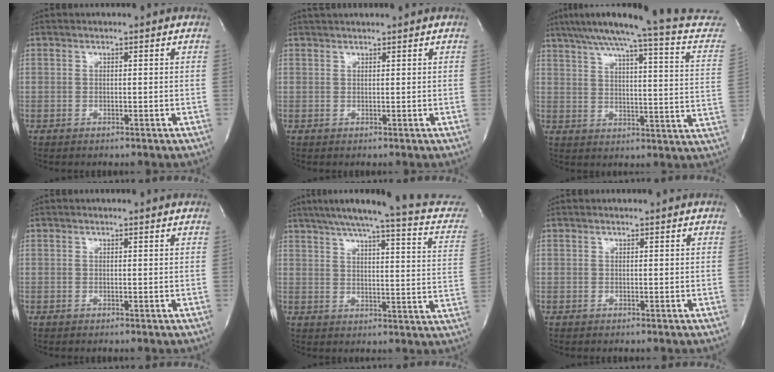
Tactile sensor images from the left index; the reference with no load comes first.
{"total": 3.1, "force": [2.9, 0.0, 1.1], "torque": [-0.014, 0.025, 0.043]}
{"total": 21.9, "force": [19.8, -1.0, 9.3], "torque": [-0.139, -0.066, 0.242]}
{"total": 1.6, "force": [1.6, 0.0, 0.2], "torque": [-0.011, -0.004, 0.010]}
{"total": 20.8, "force": [17.8, 1.7, 10.6], "torque": [-0.145, -0.031, 0.205]}
{"total": 1.1, "force": [1.1, 0.0, 0.3], "torque": [-0.010, 0.002, 0.012]}